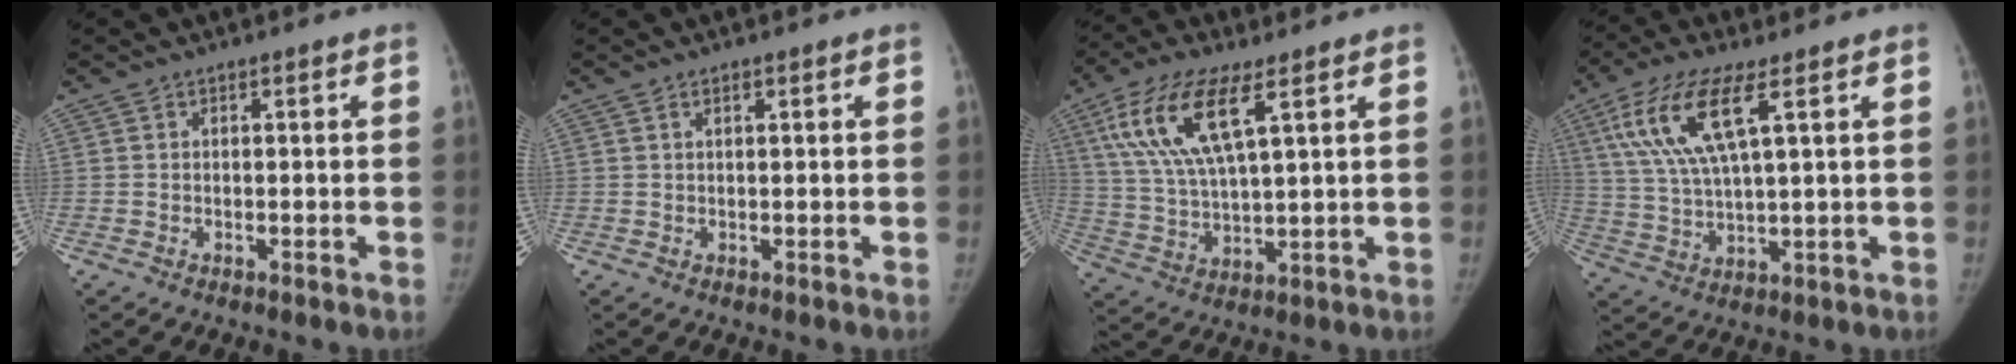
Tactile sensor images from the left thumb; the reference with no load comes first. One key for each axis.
{"total": 1.0, "fx": 0.6, "fy": 0.3, "fz": 0.8, "tx": -0.015, "ty": 0.004, "tz": 0.011}
{"total": 14.2, "fx": 6.3, "fy": 4.6, "fz": 11.9, "tx": -0.248, "ty": -0.014, "tz": 0.125}
{"total": 12.9, "fx": 5.3, "fy": 3.6, "fz": 11.2, "tx": -0.247, "ty": -0.010, "tz": 0.107}